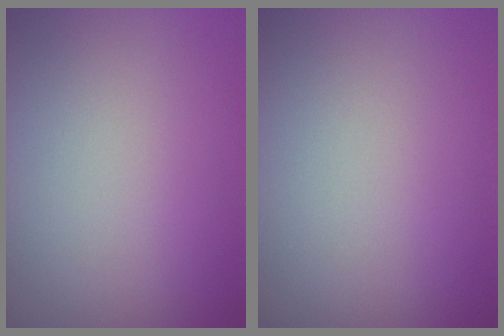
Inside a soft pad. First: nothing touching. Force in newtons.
{"total": 0.0}